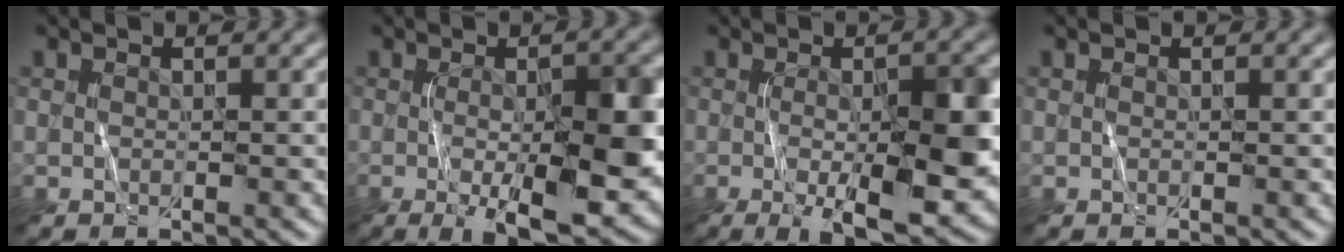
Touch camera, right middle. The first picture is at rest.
{"total": 9.8, "force": [-1.5, 2.5, 9.3], "torque": [-0.137, -0.016, -0.015]}
{"total": 8.8, "force": [-1.2, 2.2, 8.5], "torque": [-0.124, -0.012, -0.013]}
{"total": 0.0}